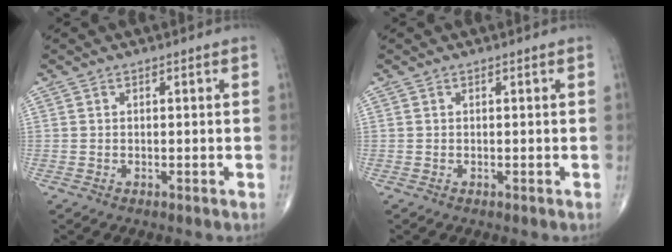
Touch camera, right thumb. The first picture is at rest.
{"total": 0.0}